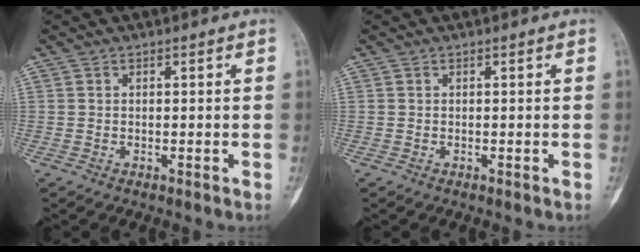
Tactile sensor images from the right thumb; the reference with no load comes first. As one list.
[{"total": 0.0}]